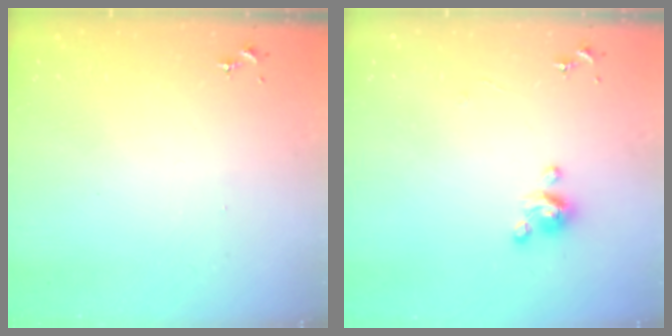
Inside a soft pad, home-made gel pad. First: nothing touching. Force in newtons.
{"total": 5.1, "press": 5.0, "slide": 0.3}